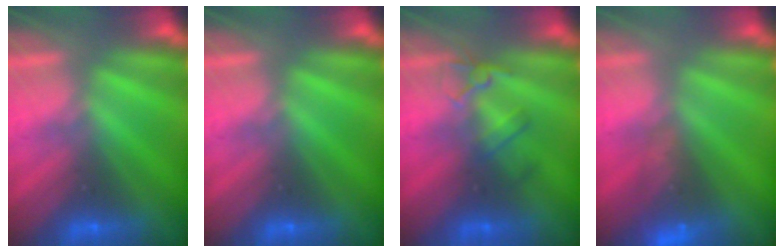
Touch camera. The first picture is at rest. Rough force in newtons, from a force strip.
{"total": 0.0}
{"total": 2.4}
{"total": 9.4}